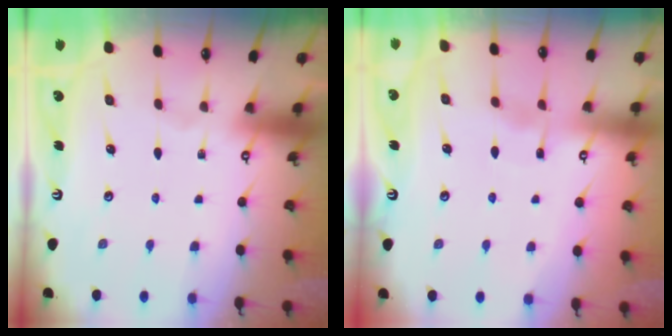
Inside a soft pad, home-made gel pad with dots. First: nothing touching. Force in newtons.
{"total": 4.0, "press": 3.9, "slide": 0.5}